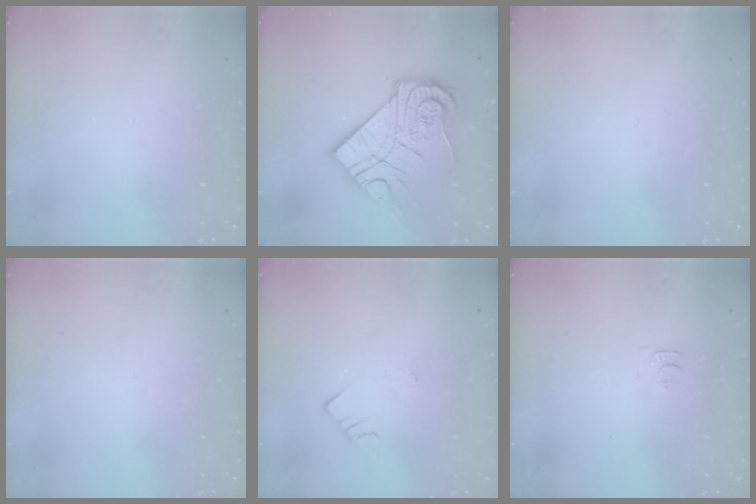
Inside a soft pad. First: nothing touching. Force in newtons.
{"total": 18.2, "press": 18.1, "slide": 1.2}
{"total": 0.0}
{"total": 0.0}
{"total": 2.8, "press": 2.8, "slide": 0.4}
{"total": 4.6, "press": 4.5, "slide": 0.7}